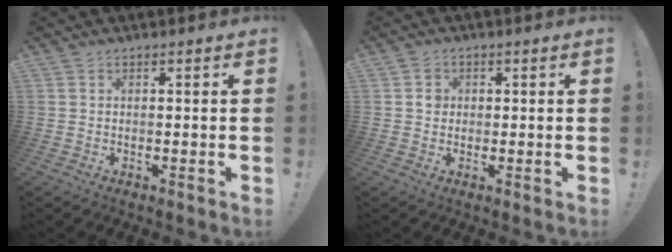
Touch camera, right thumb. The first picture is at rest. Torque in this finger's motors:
{"motor_torque": [0.63, 0.45, 0.19, 0.00, 0.00]}